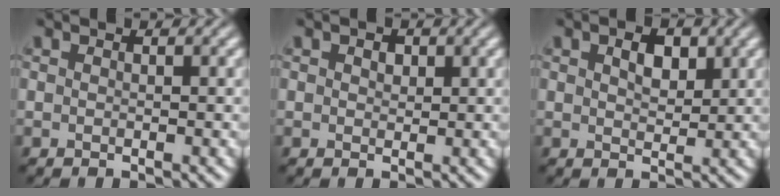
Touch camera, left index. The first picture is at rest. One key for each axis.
{"total": 1.2, "fx": 0.6, "fy": 0.9, "fz": 0.7, "tx": -0.008, "ty": 0.000, "tz": 0.008}
{"total": 2.6, "fx": 1.1, "fy": 1.5, "fz": 1.8, "tx": -0.032, "ty": 0.001, "tz": 0.020}